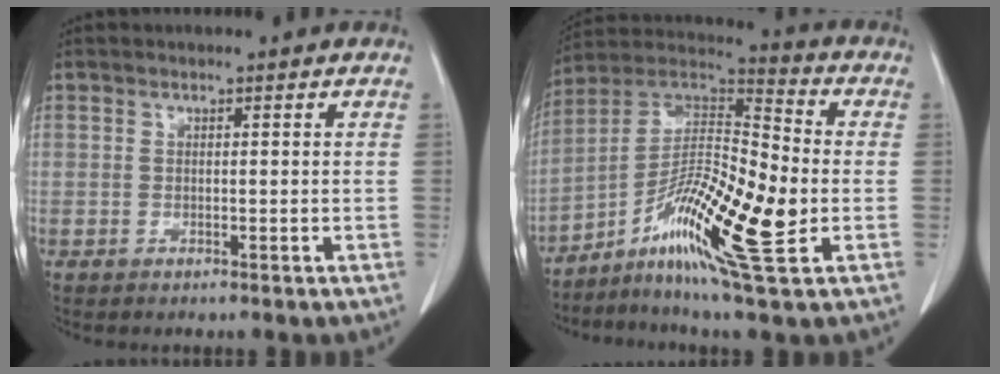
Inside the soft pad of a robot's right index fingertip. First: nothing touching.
{"total": 18.5, "force": [-5.2, 2.7, 17.6], "torque": [-0.325, -0.004, -0.096]}